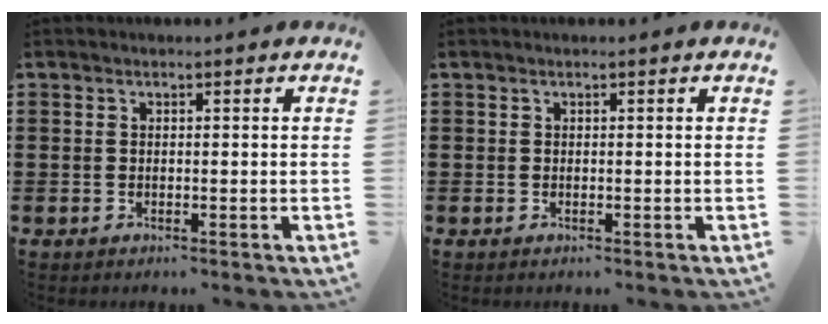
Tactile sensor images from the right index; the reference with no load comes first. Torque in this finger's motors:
{"motor_torque": [0.00, 0.00, 0.00, 0.00]}